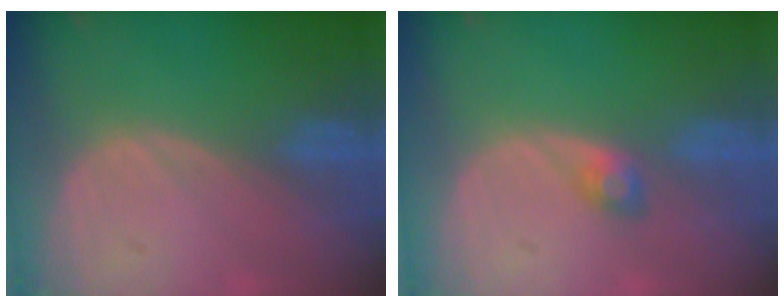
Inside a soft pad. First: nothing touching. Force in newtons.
{"total": 1.9, "press": 1.8, "slide": 0.2}